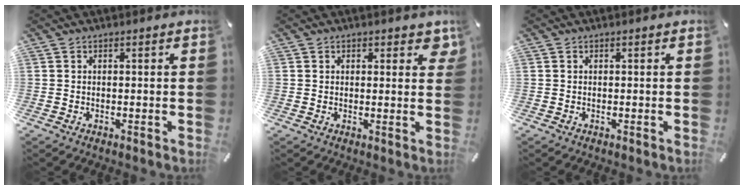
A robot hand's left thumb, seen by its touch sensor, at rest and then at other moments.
{"total": 2.6, "force": [1.5, 1.5, 1.5], "torque": [-0.008, -0.005, 0.021]}
{"total": 0.0}